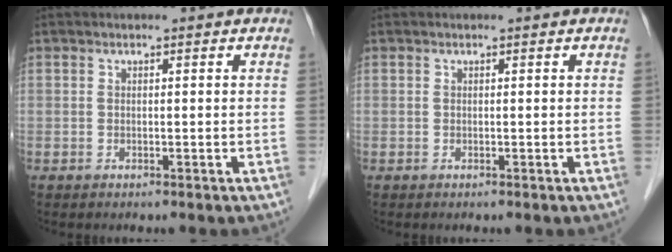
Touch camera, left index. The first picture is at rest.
{"total": 0.0}